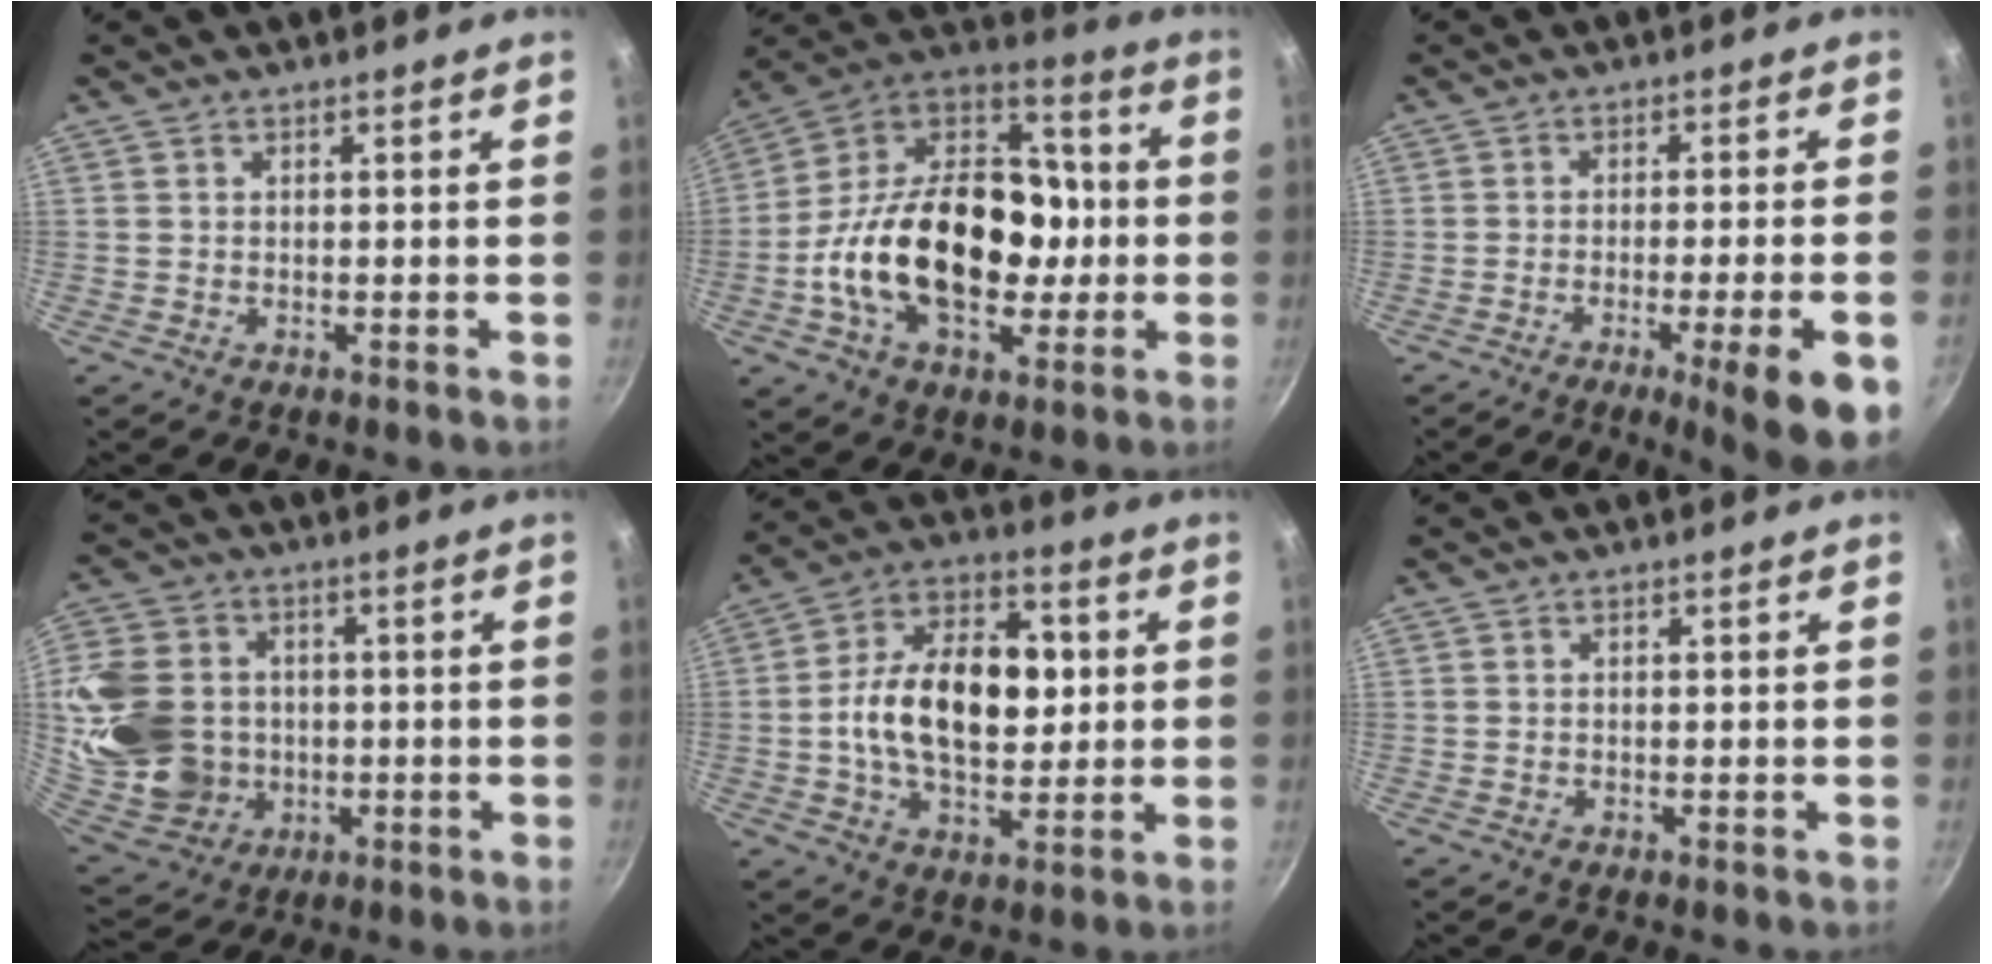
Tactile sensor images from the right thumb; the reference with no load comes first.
{"total": 28.0, "force": [-3.8, 18.5, 20.7], "torque": [-0.324, 0.053, -0.072]}
{"total": 11.3, "force": [-4.7, 1.2, 10.2], "torque": [-0.130, 0.015, -0.061]}
{"total": 20.1, "force": [0.1, 16.9, 10.8], "torque": [-0.226, 0.008, 0.015]}
{"total": 18.3, "force": [1.0, 11.4, 14.2], "torque": [-0.203, 0.020, 0.006]}
{"total": 0.0}